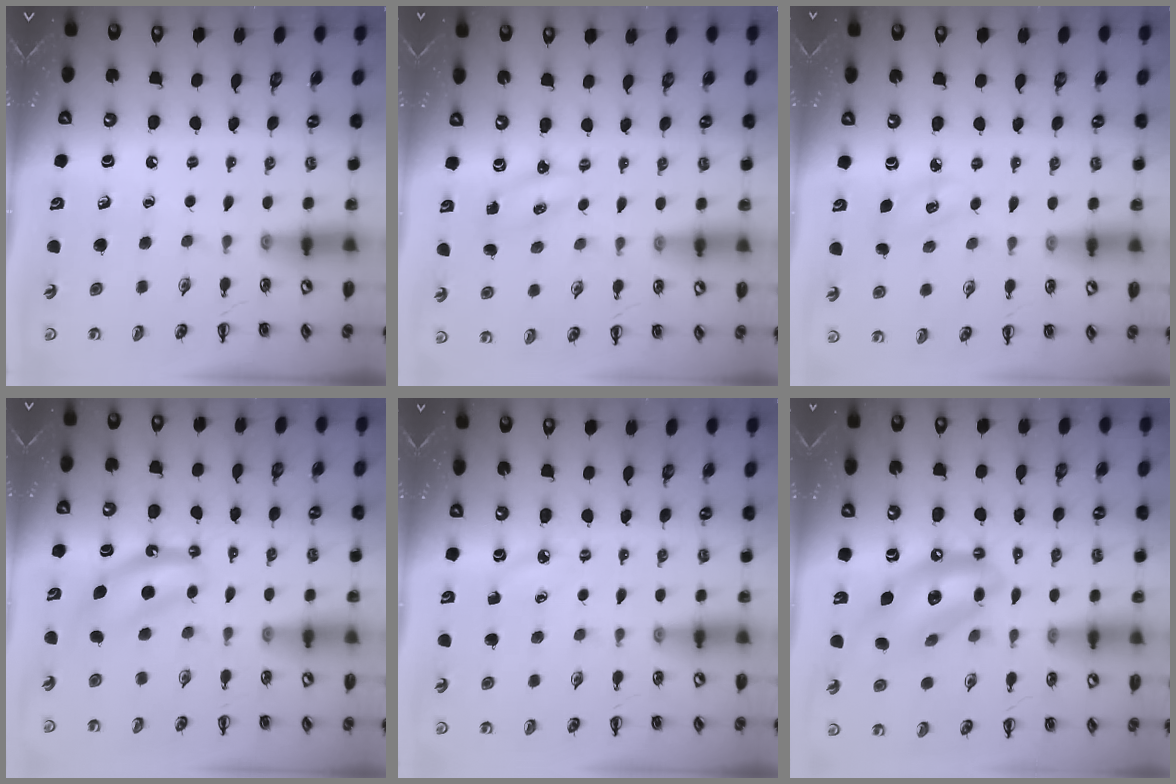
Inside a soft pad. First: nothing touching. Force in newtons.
{"total": 2.3, "press": 2.3, "slide": 0.6}
{"total": 5.4, "press": 5.1, "slide": 1.6}
{"total": 7.3, "press": 7.3, "slide": 1.1}
{"total": 2.8, "press": 2.7, "slide": 0.7}
{"total": 14.5, "press": 14.1, "slide": 3.7}